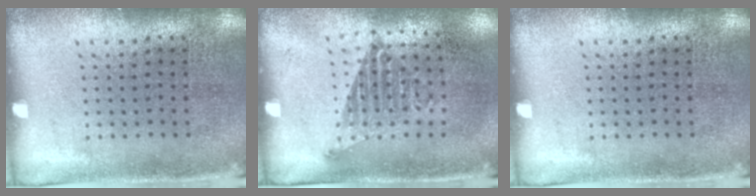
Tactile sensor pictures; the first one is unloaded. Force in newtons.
{"total": 1.0, "press": 0.8, "slide": 0.6}
{"total": 0.0}